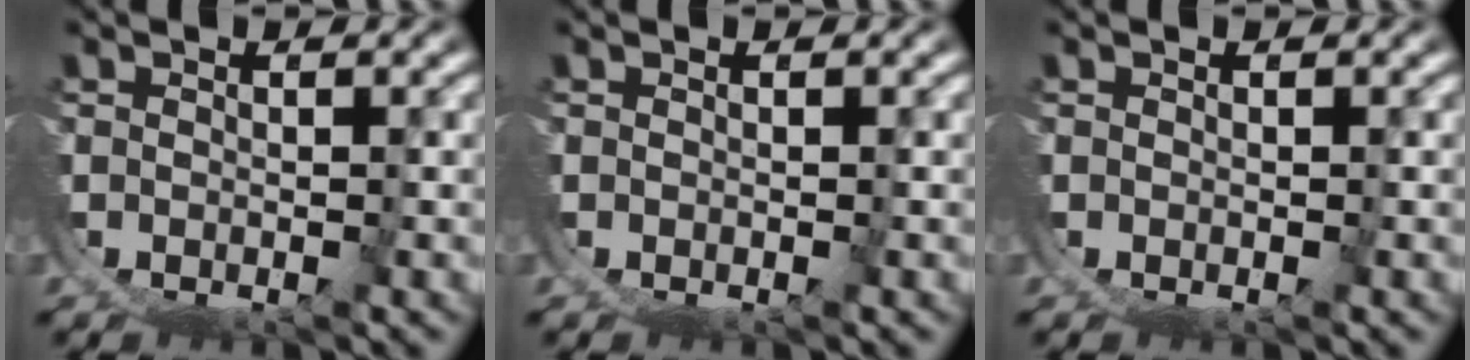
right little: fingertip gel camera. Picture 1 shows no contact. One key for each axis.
{"total": 0.0}
{"total": 0.0}